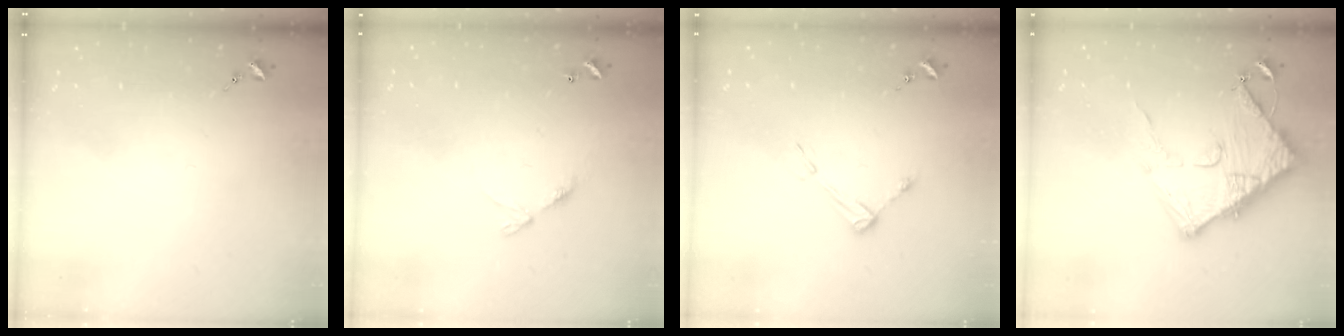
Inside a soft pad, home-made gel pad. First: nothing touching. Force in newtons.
{"total": 6.4, "press": 6.4, "slide": 0.5}
{"total": 6.0, "press": 5.9, "slide": 0.6}
{"total": 14.5, "press": 14.5, "slide": 1.4}